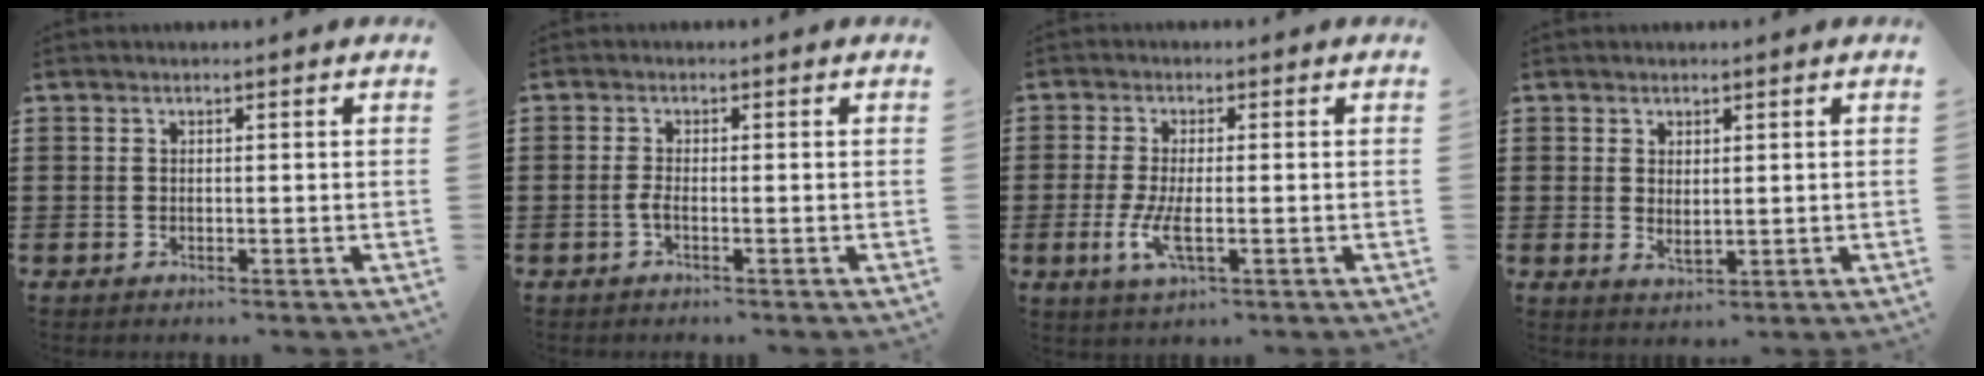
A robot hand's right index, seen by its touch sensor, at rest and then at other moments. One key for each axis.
{"total": 1.5, "fx": -0.7, "fy": 0.1, "fz": 1.3, "tx": -0.032, "ty": -0.004, "tz": -0.014}
{"total": 5.0, "fx": -1.3, "fy": 1.7, "fz": 4.5, "tx": -0.102, "ty": -0.010, "tz": -0.028}
{"total": 1.6, "fx": 0.7, "fy": 0.8, "fz": 1.2, "tx": -0.025, "ty": 0.000, "tz": 0.014}